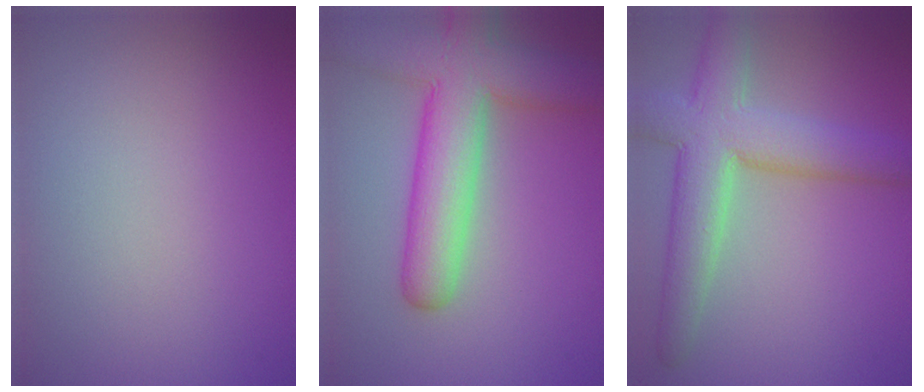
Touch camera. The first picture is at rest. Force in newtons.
{"total": 9.0, "press": 9.0, "slide": 0.5}
{"total": 7.5, "press": 7.5, "slide": 0.6}